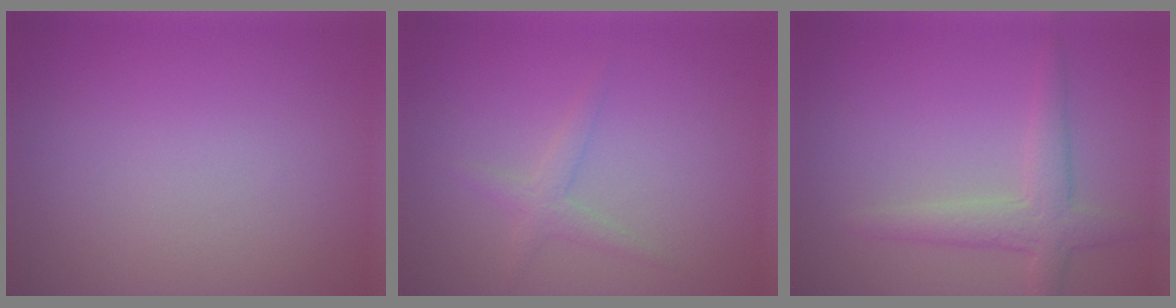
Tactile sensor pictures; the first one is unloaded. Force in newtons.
{"total": 1.6, "press": 1.6, "slide": 0.0}
{"total": 3.1, "press": 3.1, "slide": 0.2}